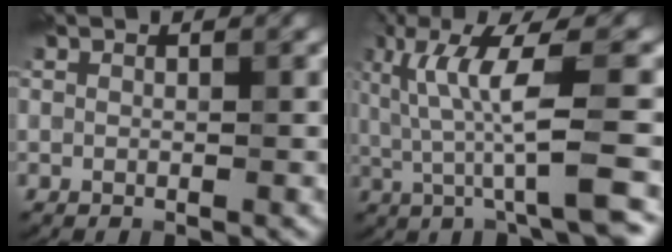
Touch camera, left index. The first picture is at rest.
{"total": 8.2, "force": [0.8, 1.3, 8.1], "torque": [-0.130, 0.012, 0.015]}